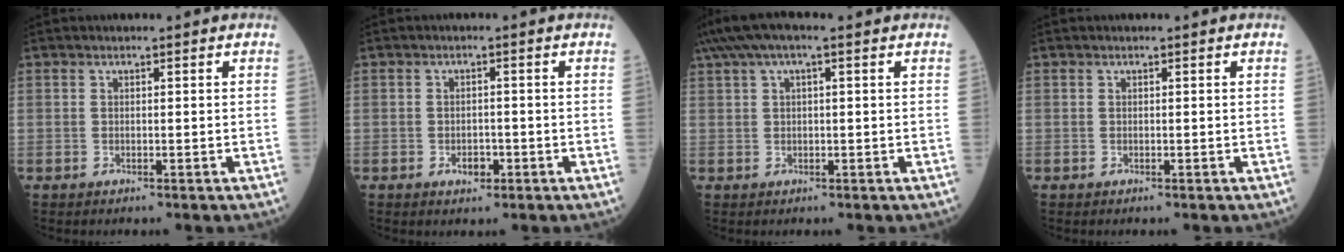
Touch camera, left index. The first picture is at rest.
{"total": 2.3, "force": [-1.2, 1.3, 1.4], "torque": [-0.018, 0.003, -0.014]}
{"total": 5.8, "force": [3.2, 1.2, 4.6], "torque": [-0.095, 0.043, 0.059]}
{"total": 0.0}